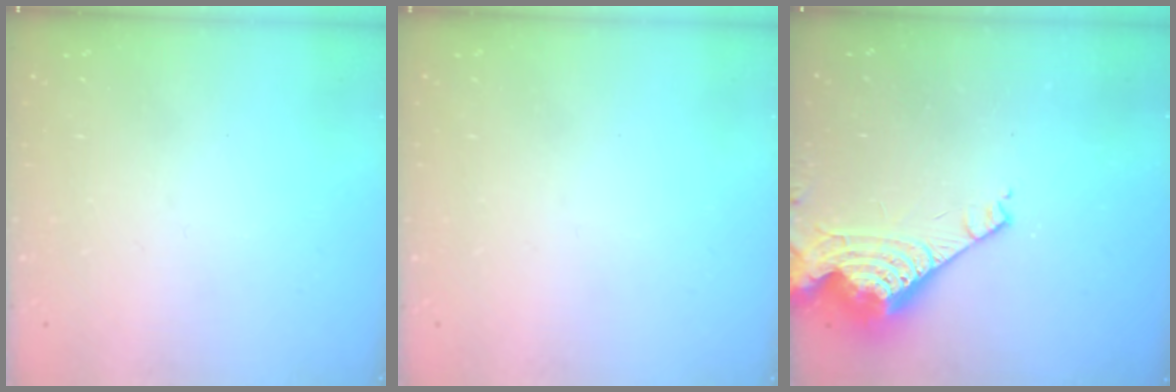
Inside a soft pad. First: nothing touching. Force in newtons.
{"total": 0.0}
{"total": 8.0, "press": 8.0, "slide": 0.7}